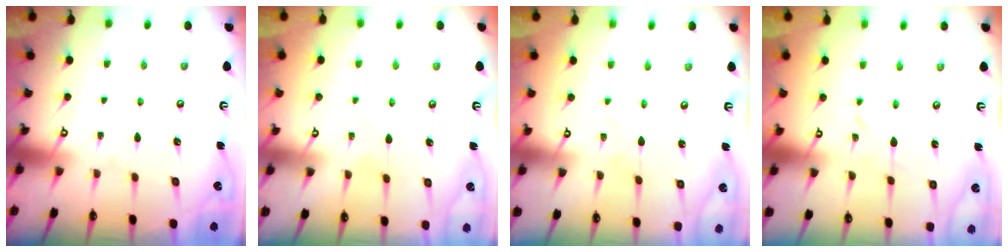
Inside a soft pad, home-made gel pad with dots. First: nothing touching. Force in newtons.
{"total": 4.2, "press": 4.2, "slide": 0.4}
{"total": 1.2, "press": 1.2, "slide": 0.2}
{"total": 2.4, "press": 2.4, "slide": 0.3}